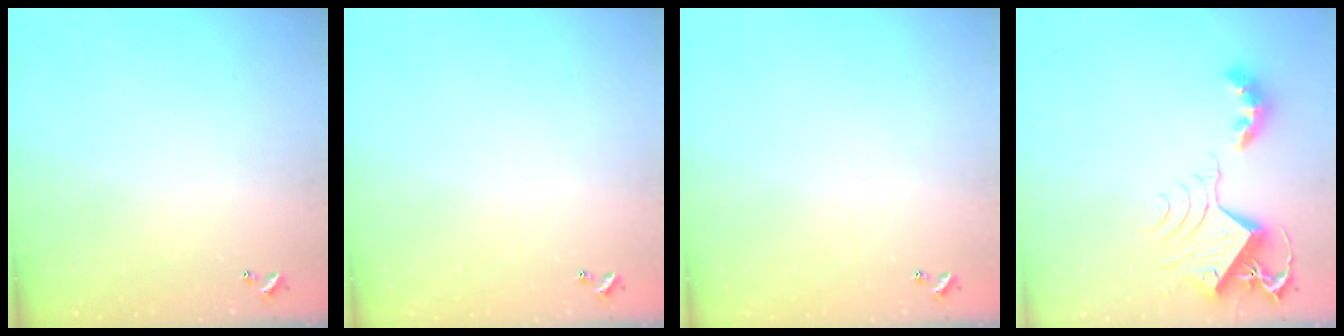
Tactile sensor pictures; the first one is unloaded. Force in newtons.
{"total": 0.0}
{"total": 0.0}
{"total": 10.1, "press": 10.0, "slide": 1.5}